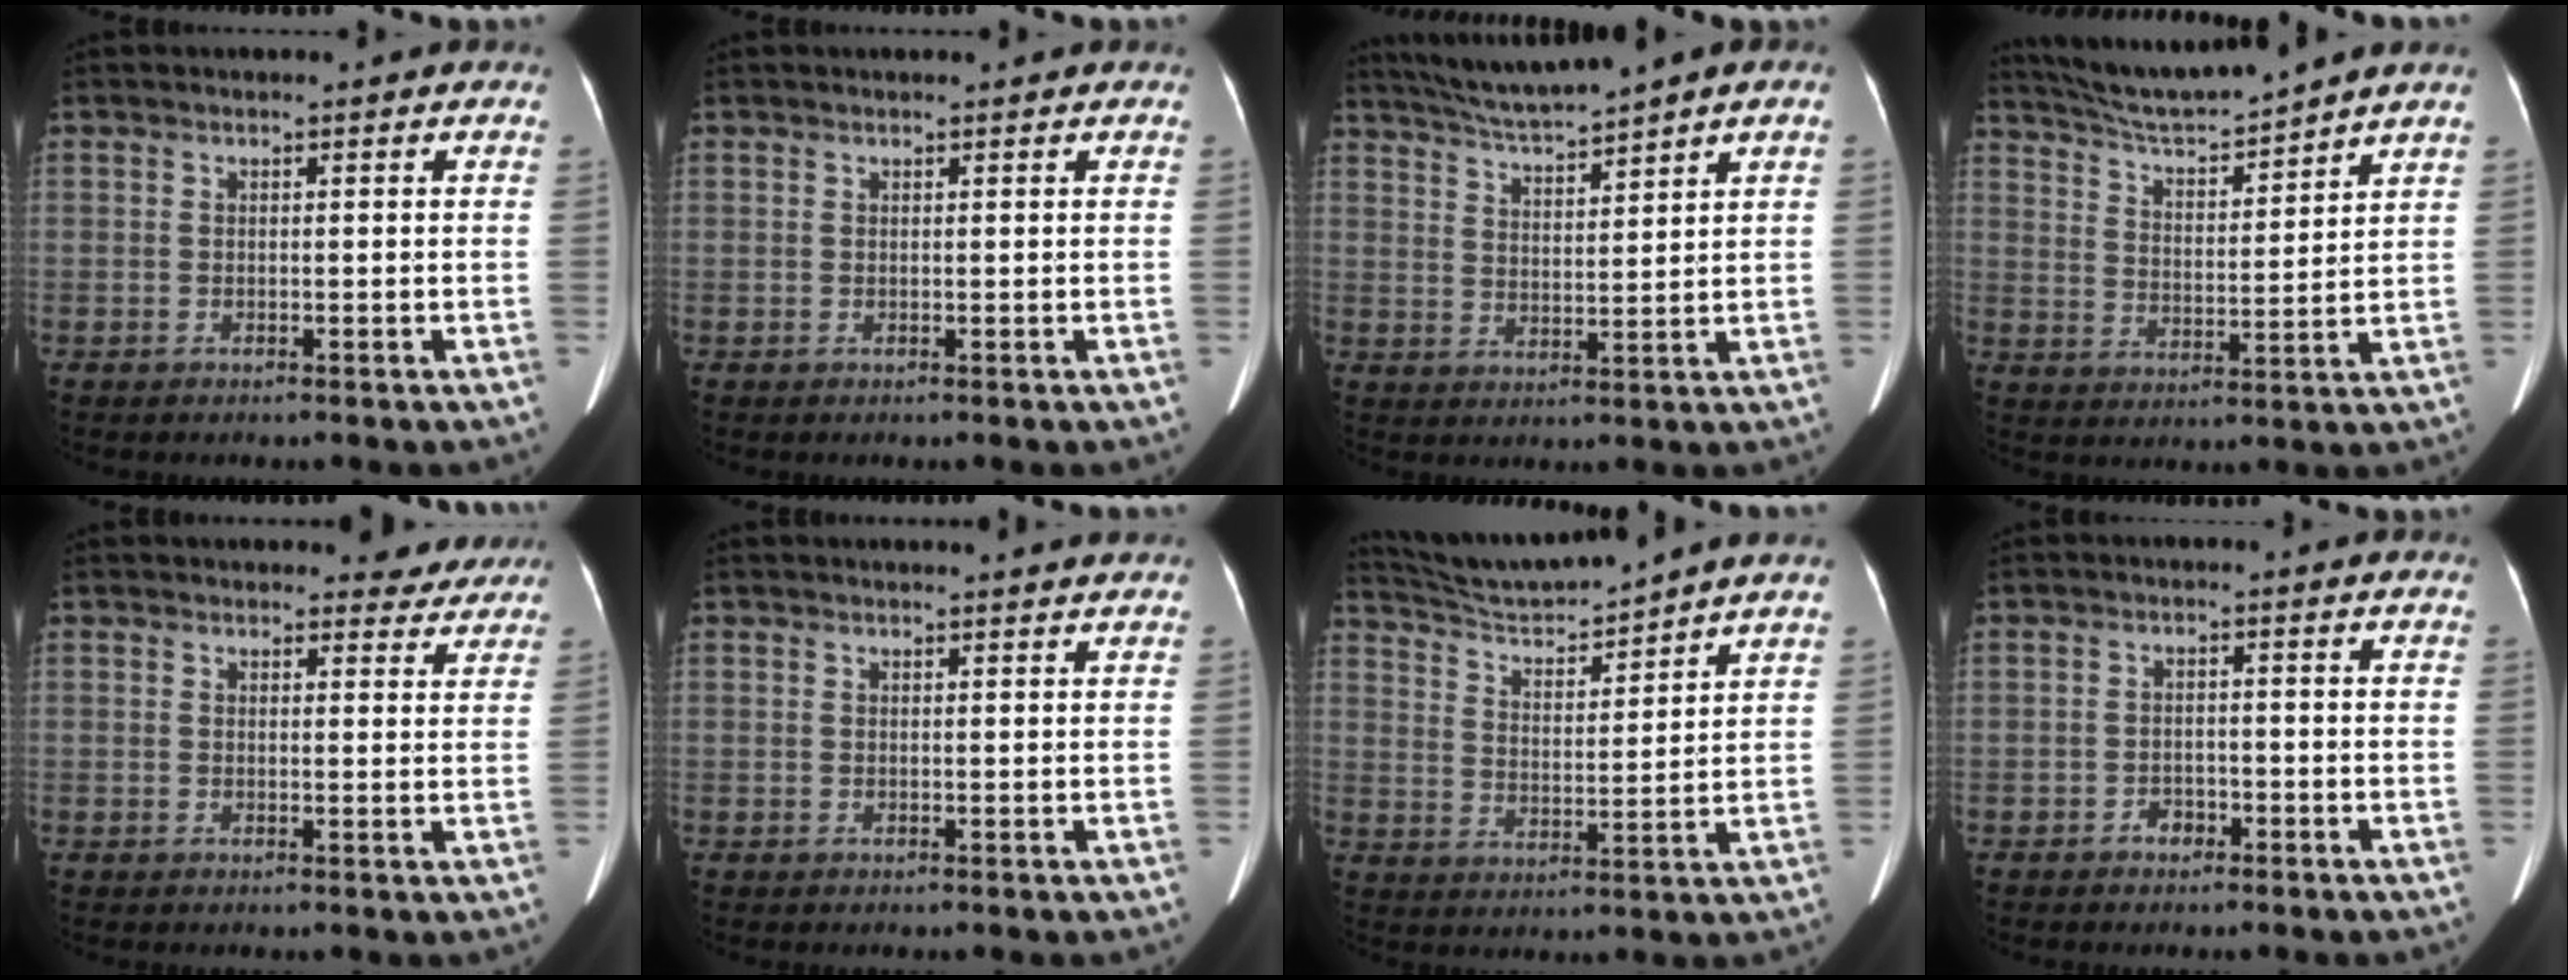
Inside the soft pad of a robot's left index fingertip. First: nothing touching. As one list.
[{"total": 0.9, "force": [0.9, 0.0, 0.2], "torque": [-0.004, 0.010, 0.015]}, {"total": 7.8, "force": [6.8, -0.9, 3.7], "torque": [-0.066, 0.010, 0.125]}, {"total": 11.4, "force": [10.6, -0.9, 4.0], "torque": [-0.075, 0.007, 0.187]}, {"total": 4.7, "force": [4.4, 1.5, 0.3], "torque": [0.014, -0.007, 0.034]}, {"total": 3.2, "force": [3.1, -0.3, 0.7], "torque": [-0.009, 0.004, 0.033]}, {"total": 11.3, "force": [10.8, -1.2, 3.3], "torque": [-0.066, 0.006, 0.188]}, {"total": 2.0, "force": [-1.3, 1.3, 0.7], "torque": [-0.012, 0.005, -0.021]}]